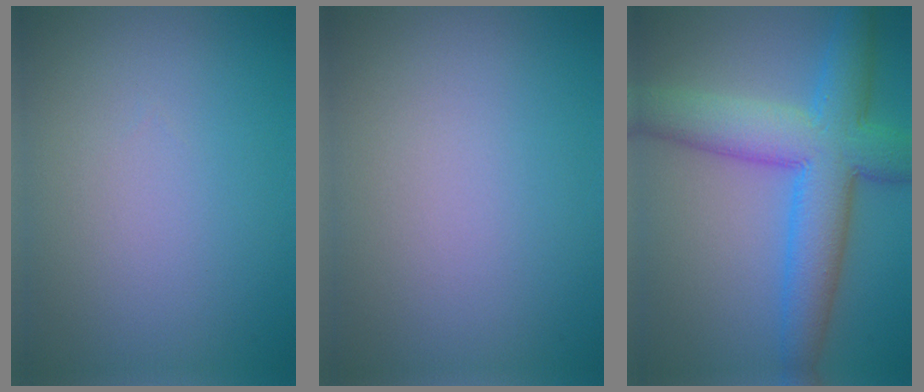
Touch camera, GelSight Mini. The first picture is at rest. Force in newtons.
{"total": 0.0}
{"total": 9.0, "press": 9.0, "slide": 0.1}